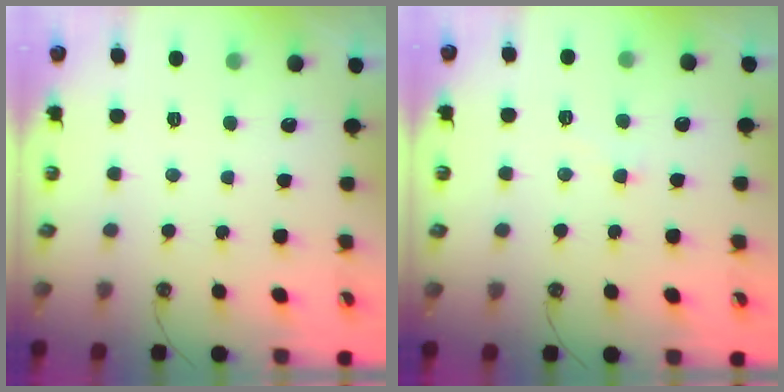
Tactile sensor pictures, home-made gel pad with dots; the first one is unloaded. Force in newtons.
{"total": 2.7, "press": 2.7, "slide": 0.5}